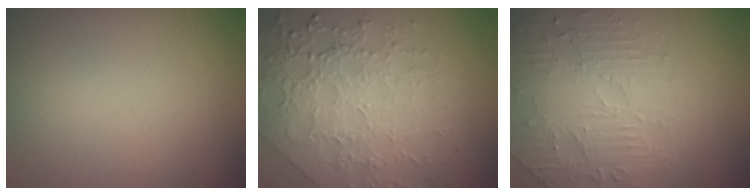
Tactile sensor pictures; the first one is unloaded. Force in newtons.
{"total": 7.6, "press": 5.5, "slide": 5.3}
{"total": 4.4, "press": 4.0, "slide": 1.7}